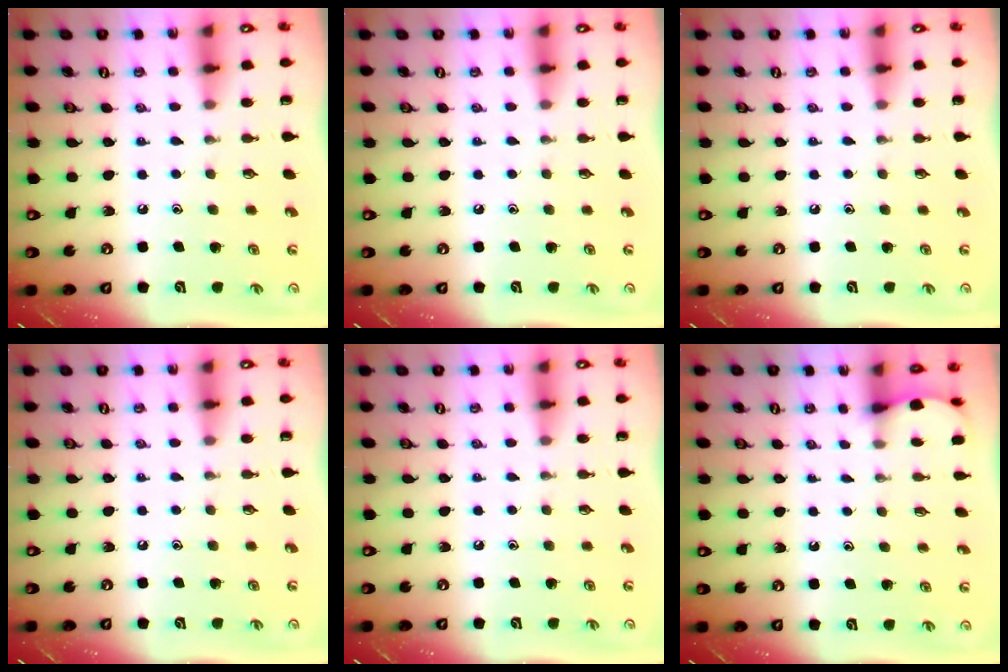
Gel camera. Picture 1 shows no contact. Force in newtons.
{"total": 0.0}
{"total": 0.0}
{"total": 0.0}
{"total": 0.0}
{"total": 1.9, "press": 1.9, "slide": 0.2}